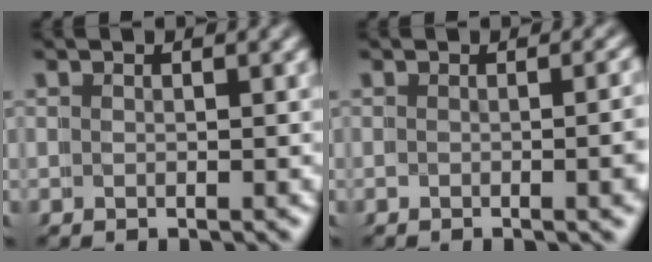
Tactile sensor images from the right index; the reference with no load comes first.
{"total": 2.9, "force": [-0.3, 0.2, 2.9], "torque": [-0.021, 0.009, -0.011]}